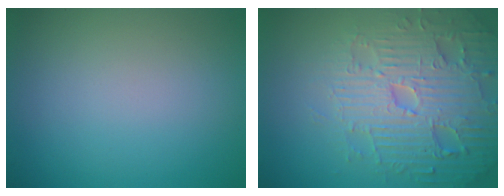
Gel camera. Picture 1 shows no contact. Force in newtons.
{"total": 6.0, "press": 5.9, "slide": 1.5}